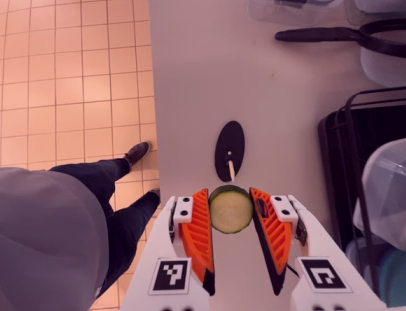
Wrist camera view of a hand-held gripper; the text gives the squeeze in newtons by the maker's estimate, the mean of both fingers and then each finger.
{"total": 7.5, "left": 7.4, "right": 7.5}